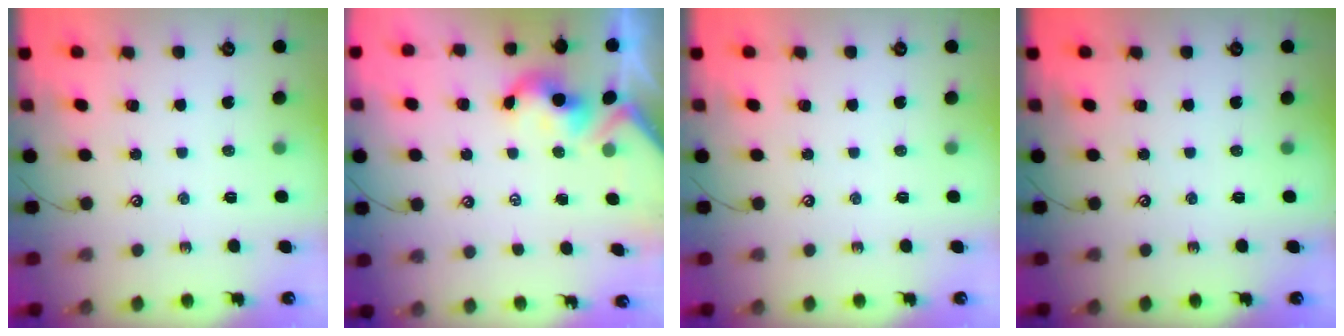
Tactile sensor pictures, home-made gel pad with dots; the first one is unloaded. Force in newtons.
{"total": 2.0, "press": 1.9, "slide": 0.8}
{"total": 0.0}
{"total": 0.0}